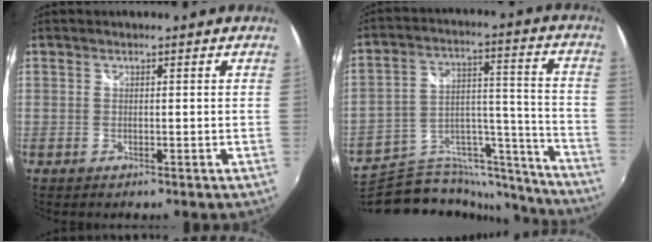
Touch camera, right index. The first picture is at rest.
{"total": 23.7, "force": [-20.6, 9.0, 7.5], "torque": [-0.126, 0.054, -0.297]}